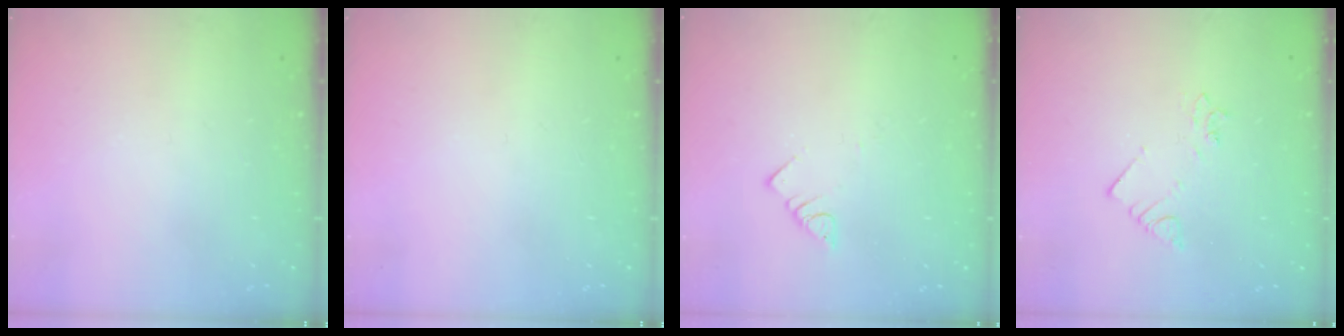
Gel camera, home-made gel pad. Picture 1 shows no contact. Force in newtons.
{"total": 0.0}
{"total": 3.0, "press": 3.0, "slide": 0.1}
{"total": 2.1, "press": 2.1, "slide": 0.4}